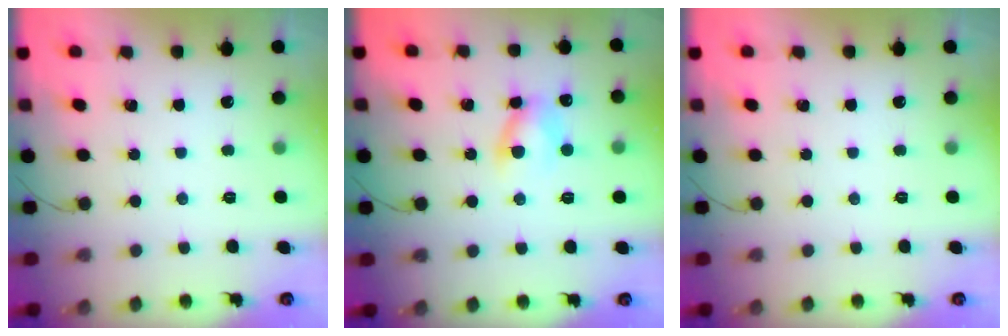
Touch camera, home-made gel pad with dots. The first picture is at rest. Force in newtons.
{"total": 6.8, "press": 6.8, "slide": 0.4}
{"total": 0.0}